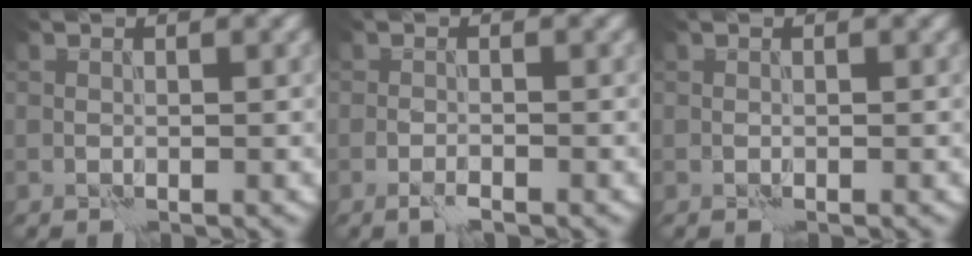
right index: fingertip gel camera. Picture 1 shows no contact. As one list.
[{"total": 1.4, "force": [-1.1, 0.3, 0.8], "torque": [-0.016, 0.002, -0.024]}, {"total": 0.0}]